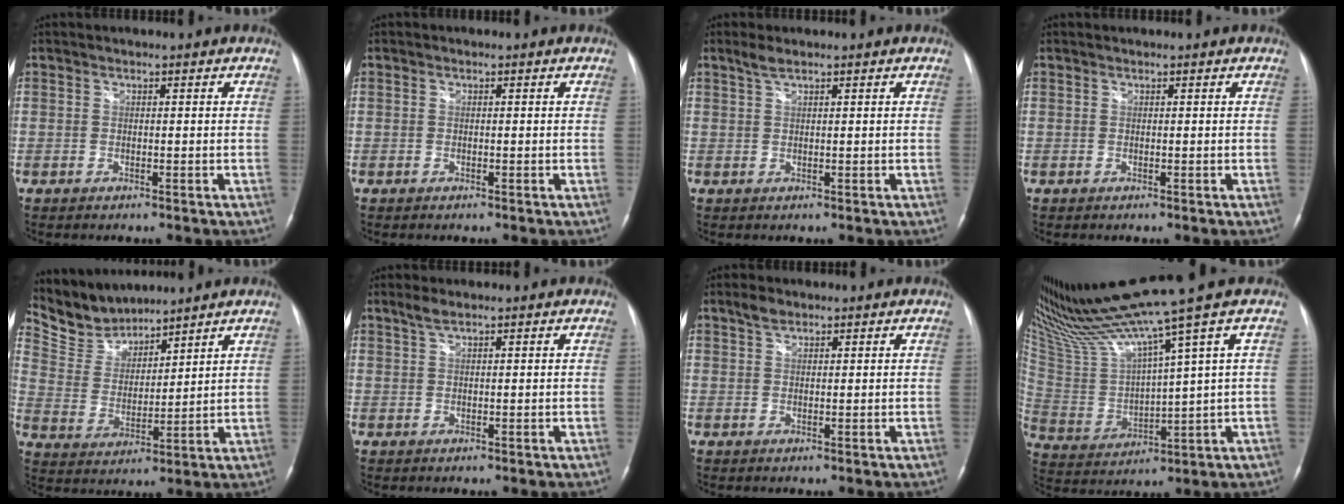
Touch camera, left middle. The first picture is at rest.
{"total": 0.0}
{"total": 1.6, "force": [1.3, 0.2, 1.0], "torque": [-0.027, 0.007, 0.029]}
{"total": 0.0}
{"total": 8.1, "force": [7.8, 2.0, 0.4], "torque": [-0.022, 0.010, 0.170]}
{"total": 1.6, "force": [1.3, 0.2, 1.0], "torque": [-0.027, 0.007, 0.029]}
{"total": 1.9, "force": [1.4, 0.9, 0.8], "torque": [-0.020, 0.007, 0.027]}
{"total": 16.2, "force": [12.9, -2.6, 9.4], "torque": [-0.177, -0.025, 0.248]}